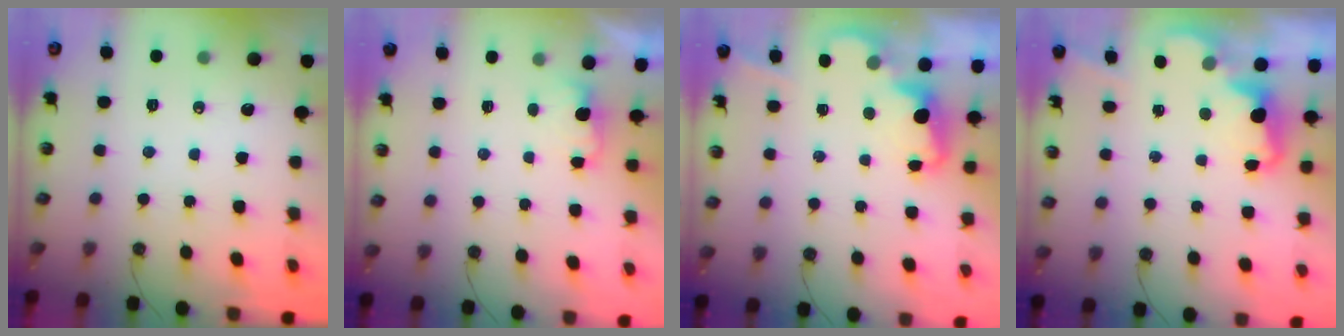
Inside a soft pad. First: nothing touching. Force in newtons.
{"total": 1.5, "press": 1.3, "slide": 0.8}
{"total": 2.3, "press": 2.2, "slide": 0.6}
{"total": 1.5, "press": 1.4, "slide": 0.7}